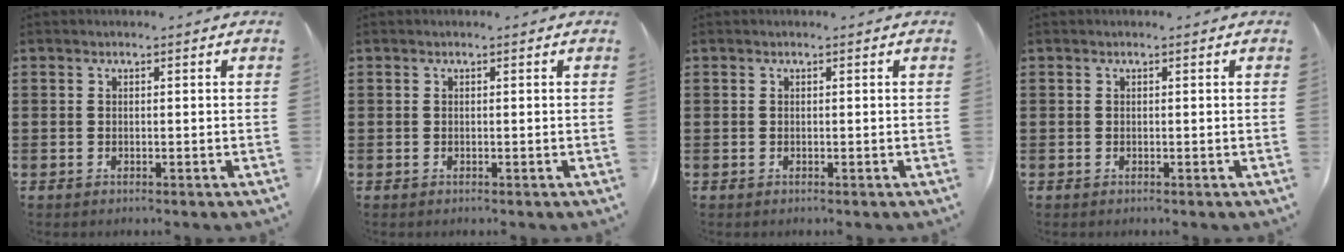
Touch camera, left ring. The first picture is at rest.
{"total": 0.0}
{"total": 0.0}
{"total": 0.0}